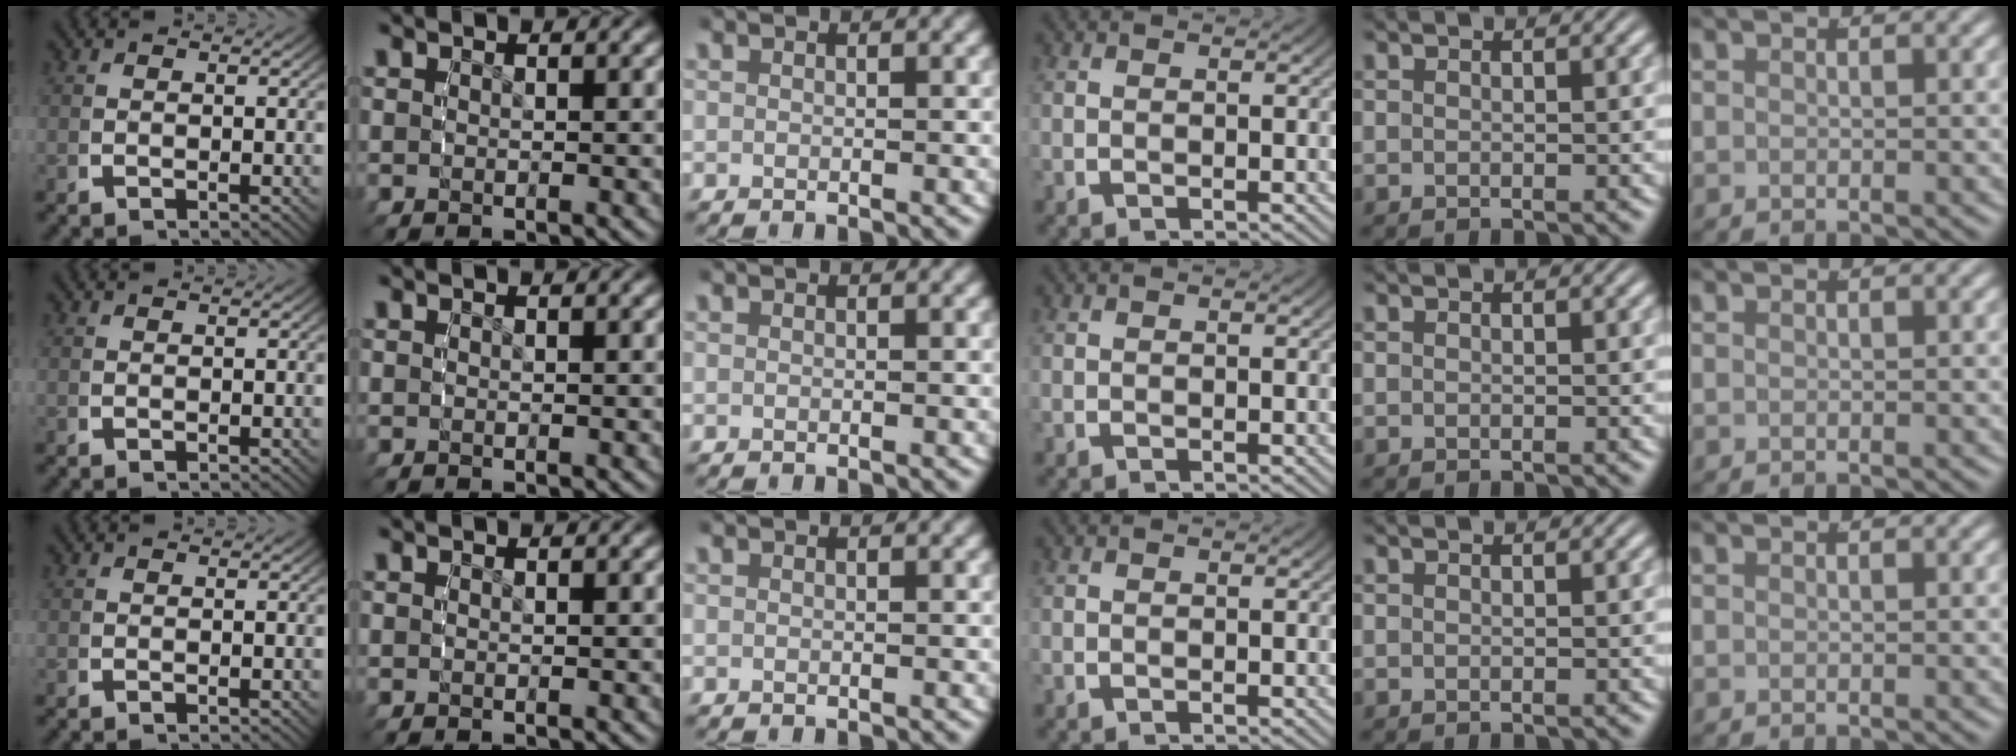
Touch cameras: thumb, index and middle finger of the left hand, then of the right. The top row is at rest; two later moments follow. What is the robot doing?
{"motion": "reach", "object": "bottle cap"}